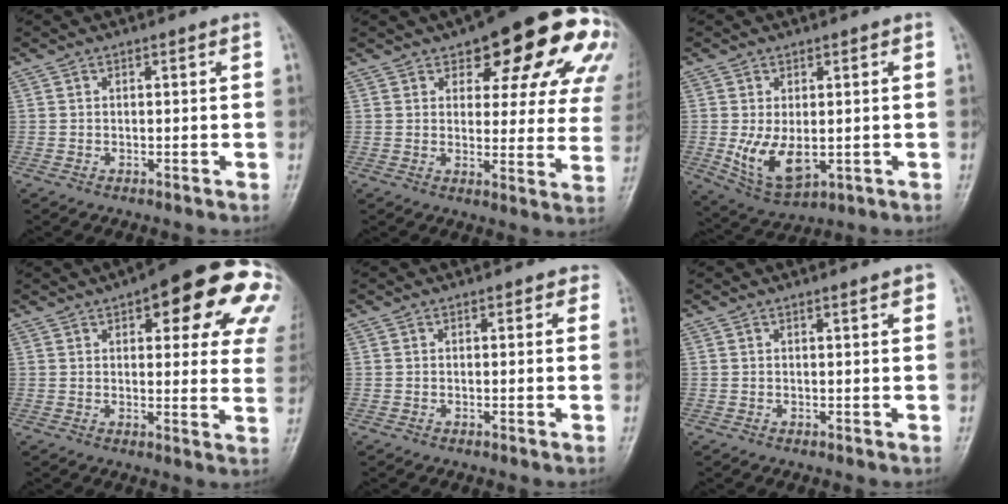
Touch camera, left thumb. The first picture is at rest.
{"total": 21.4, "force": [11.1, 8.7, 16.1], "torque": [-0.168, -0.020, 0.134]}
{"total": 8.4, "force": [-0.8, 4.9, 6.7], "torque": [-0.116, -0.018, 0.000]}
{"total": 21.6, "force": [9.4, 8.1, 17.7], "torque": [-0.185, -0.004, 0.106]}
{"total": 1.3, "force": [0.7, 1.0, 0.6], "torque": [0.015, 0.000, 0.001]}
{"total": 1.5, "force": [0.9, 0.3, 1.1], "torque": [-0.014, -0.002, 0.009]}